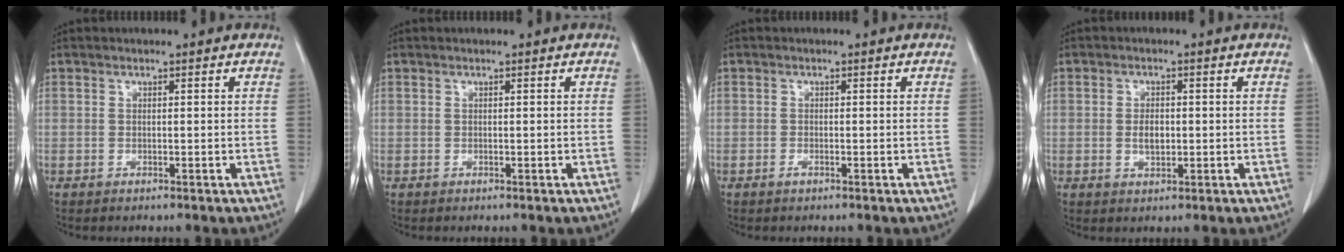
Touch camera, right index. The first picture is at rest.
{"total": 0.0}
{"total": 0.7, "force": [-0.5, 0.2, 0.5], "torque": [-0.008, 0.000, -0.009]}
{"total": 2.8, "force": [-0.2, 1.5, 2.4], "torque": [-0.043, 0.001, -0.002]}